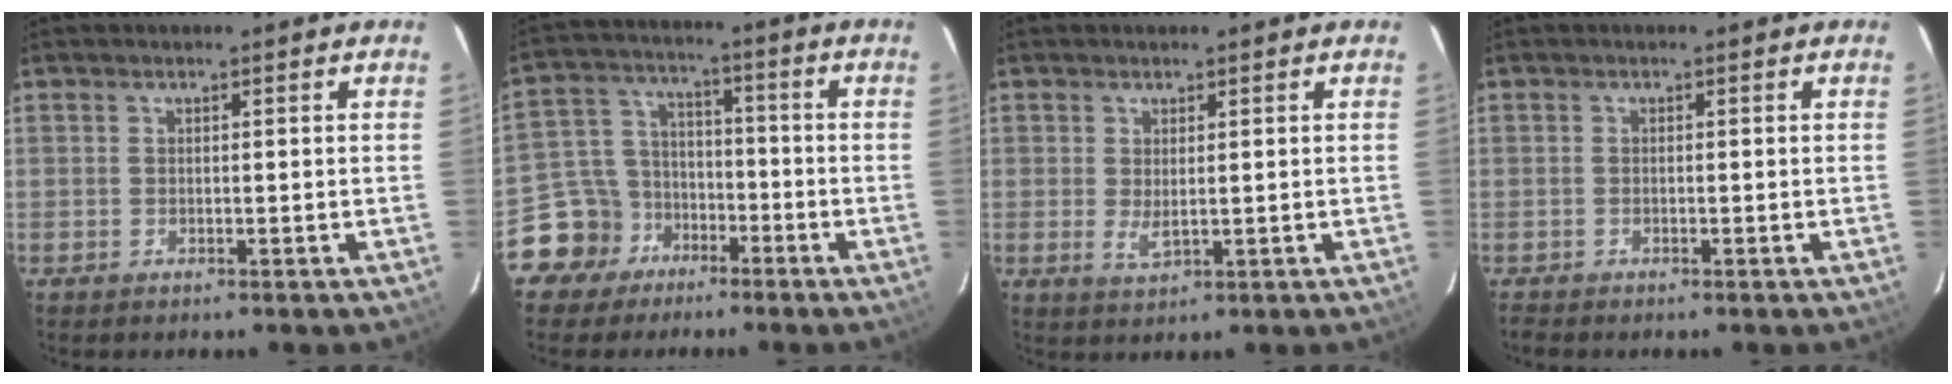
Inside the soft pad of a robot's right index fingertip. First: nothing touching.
{"total": 11.1, "force": [-7.0, 8.4, 1.8], "torque": [-0.054, 0.054, -0.120]}
{"total": 2.5, "force": [0.2, 1.0, 2.3], "torque": [-0.041, -0.008, 0.005]}
{"total": 1.2, "force": [-1.1, 0.3, 0.4], "torque": [-0.006, -0.007, -0.022]}